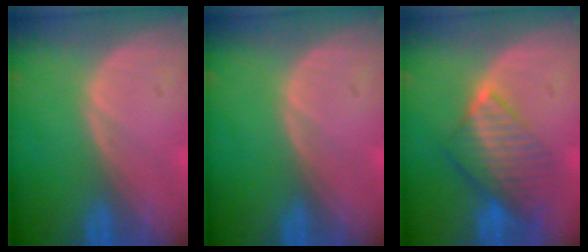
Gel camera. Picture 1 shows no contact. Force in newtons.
{"total": 0.0}
{"total": 7.8, "press": 7.1, "slide": 3.3}